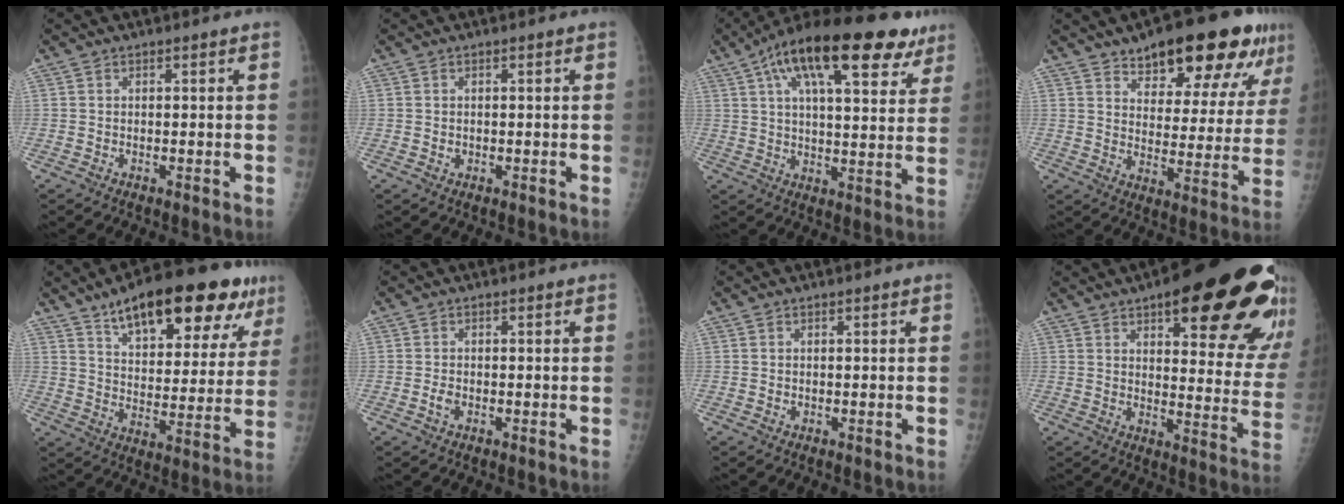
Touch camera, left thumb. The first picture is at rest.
{"total": 0.6, "force": [-0.2, 0.6, 0.1], "torque": [0.002, -0.001, 0.000]}
{"total": 22.9, "force": [12.6, 8.6, 17.1], "torque": [-0.249, -0.004, 0.188]}
{"total": 19.8, "force": [13.0, 7.5, 12.9], "torque": [-0.135, -0.047, 0.184]}
{"total": 23.5, "force": [14.0, 8.8, 16.6], "torque": [-0.204, -0.028, 0.210]}
{"total": 1.4, "force": [-0.7, 1.0, 0.8], "torque": [-0.017, 0.002, -0.012]}
{"total": 0.0}
{"total": 27.0, "force": [16.4, 8.1, 19.9], "torque": [-0.199, -0.065, 0.208]}